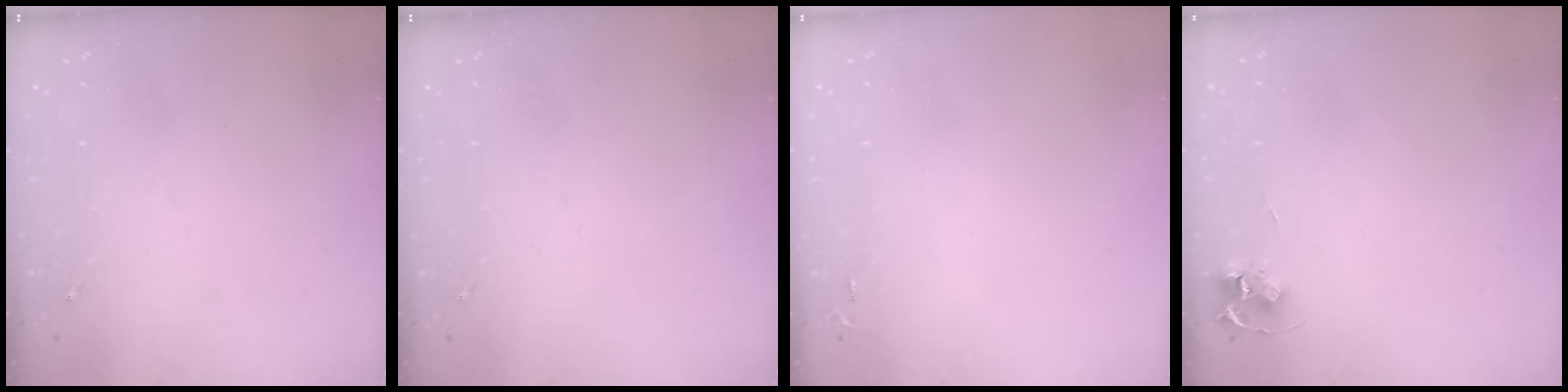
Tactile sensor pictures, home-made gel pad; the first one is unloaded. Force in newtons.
{"total": 0.0}
{"total": 2.5, "press": 2.5, "slide": 0.3}
{"total": 4.7, "press": 4.7, "slide": 0.4}